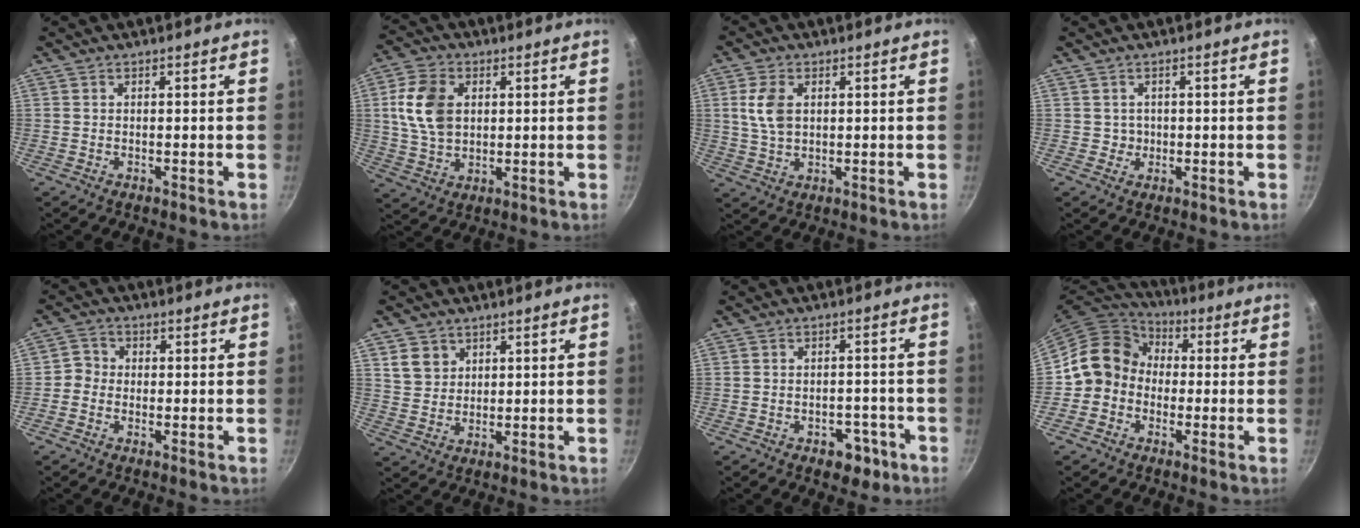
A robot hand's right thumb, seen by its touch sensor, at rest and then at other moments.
{"total": 11.4, "force": [2.2, 7.9, 7.9], "torque": [-0.137, 0.001, 0.041]}
{"total": 6.9, "force": [1.6, 4.5, 5.1], "torque": [-0.096, -0.001, 0.032]}
{"total": 1.6, "force": [0.1, 1.6, 0.2], "torque": [0.010, -0.003, 0.000]}
{"total": 3.0, "force": [-0.7, 2.7, 0.9], "torque": [-0.005, 0.012, -0.027]}
{"total": 5.2, "force": [2.4, 4.2, 1.8], "torque": [-0.012, -0.002, 0.051]}
{"total": 5.8, "force": [-3.1, 3.8, 3.0], "torque": [-0.016, 0.026, -0.029]}
{"total": 11.0, "force": [-0.8, 9.8, 5.0], "torque": [-0.049, 0.034, -0.036]}